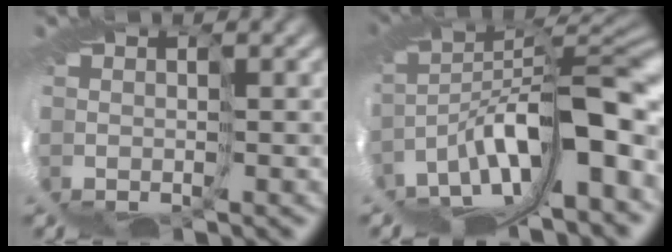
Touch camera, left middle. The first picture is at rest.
{"total": 9.0, "force": [-3.6, 2.3, 8.0], "torque": [-0.130, 0.017, -0.059]}